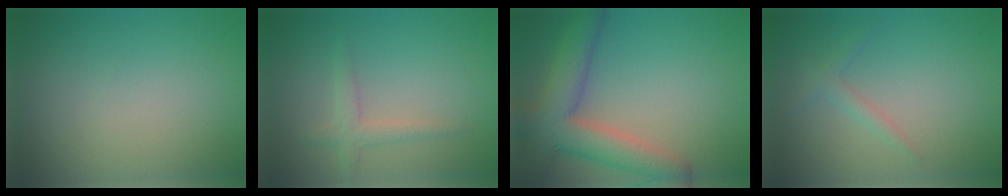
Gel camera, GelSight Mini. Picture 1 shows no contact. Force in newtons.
{"total": 1.9, "press": 1.9, "slide": 0.1}
{"total": 7.5, "press": 7.5, "slide": 0.4}
{"total": 1.3, "press": 1.3, "slide": 0.1}